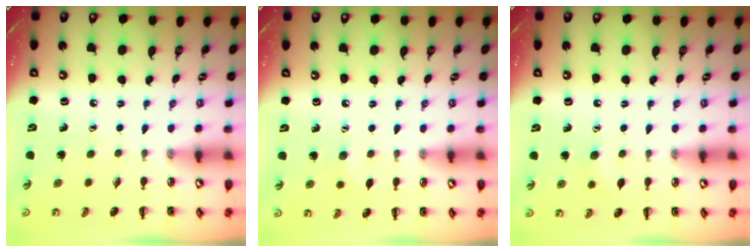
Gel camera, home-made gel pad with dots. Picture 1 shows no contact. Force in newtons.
{"total": 4.5, "press": 4.4, "slide": 1.0}
{"total": 5.2, "press": 5.0, "slide": 1.3}